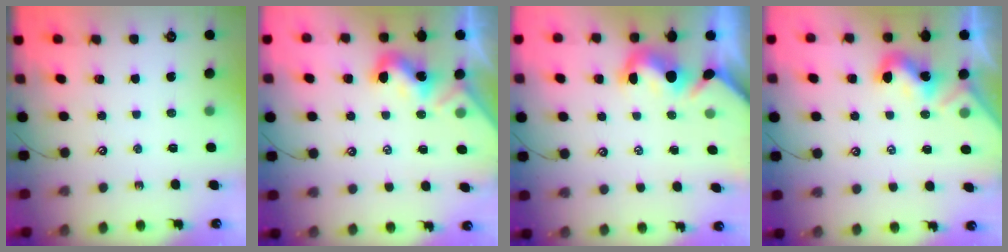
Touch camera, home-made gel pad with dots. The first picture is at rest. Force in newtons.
{"total": 2.0, "press": 2.0, "slide": 0.5}
{"total": 2.1, "press": 1.9, "slide": 1.0}
{"total": 2.0, "press": 2.0, "slide": 0.5}